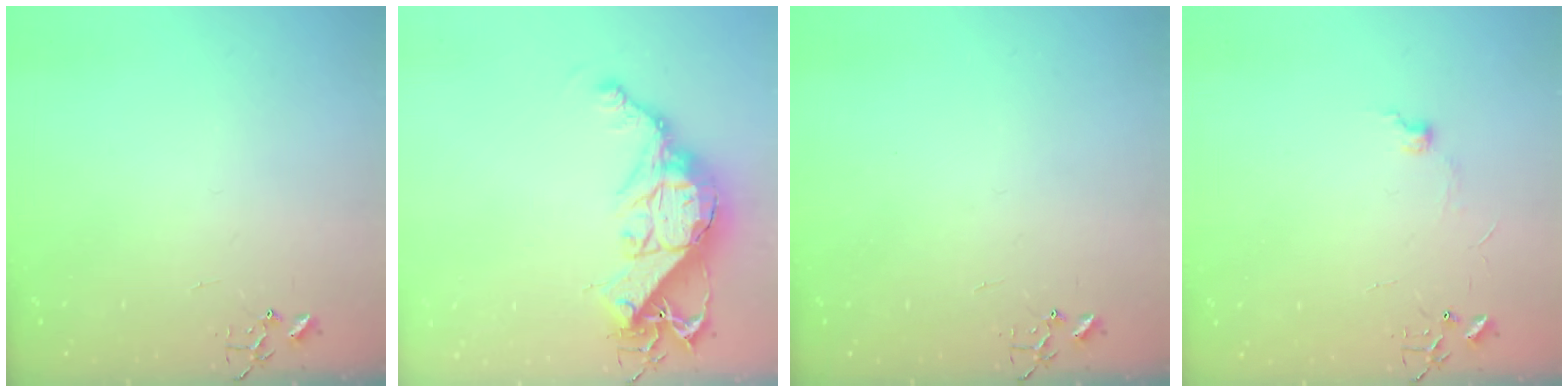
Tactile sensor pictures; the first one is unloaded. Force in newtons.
{"total": 15.3, "press": 15.3, "slide": 1.0}
{"total": 0.0}
{"total": 5.3, "press": 5.2, "slide": 0.7}